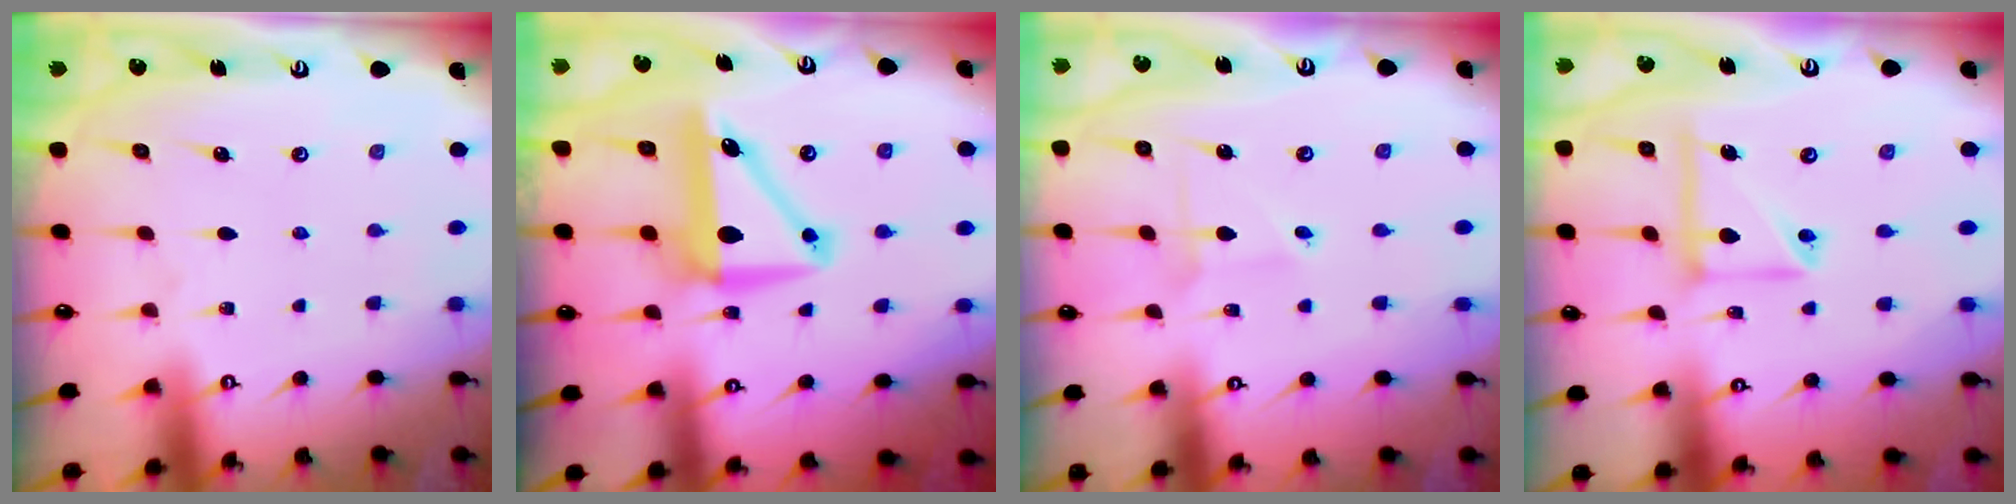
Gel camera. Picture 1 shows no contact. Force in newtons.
{"total": 9.4, "press": 9.2, "slide": 2.2}
{"total": 2.3, "press": 2.3, "slide": 0.2}
{"total": 10.1, "press": 10.0, "slide": 0.9}